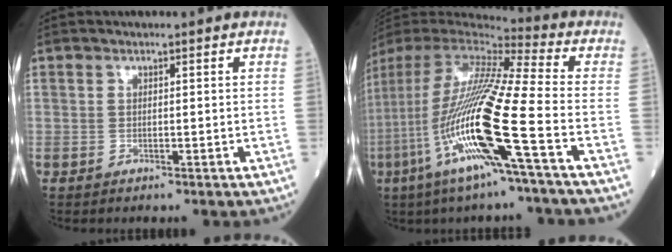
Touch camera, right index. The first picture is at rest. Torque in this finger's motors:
{"motor_torque": [2.14, 0.00, 1.06, 0.21]}